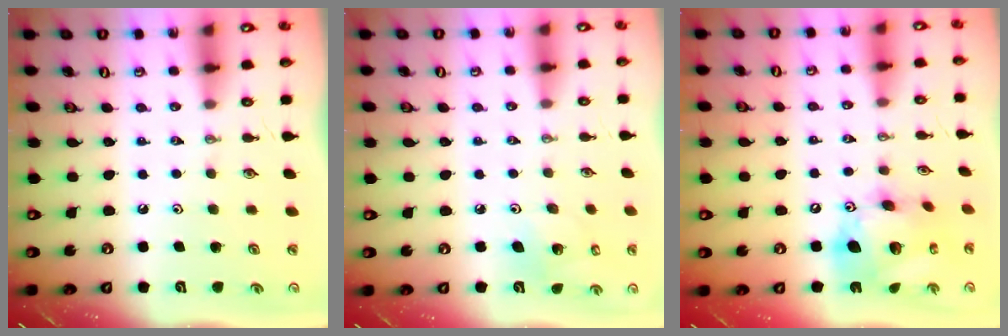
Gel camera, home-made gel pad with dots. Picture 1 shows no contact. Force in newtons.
{"total": 5.3, "press": 4.8, "slide": 2.3}
{"total": 18.1, "press": 18.0, "slide": 1.8}